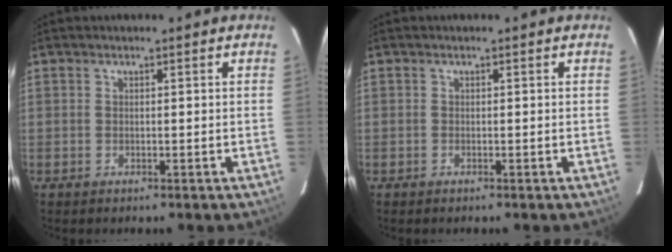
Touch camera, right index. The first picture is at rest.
{"total": 0.0}